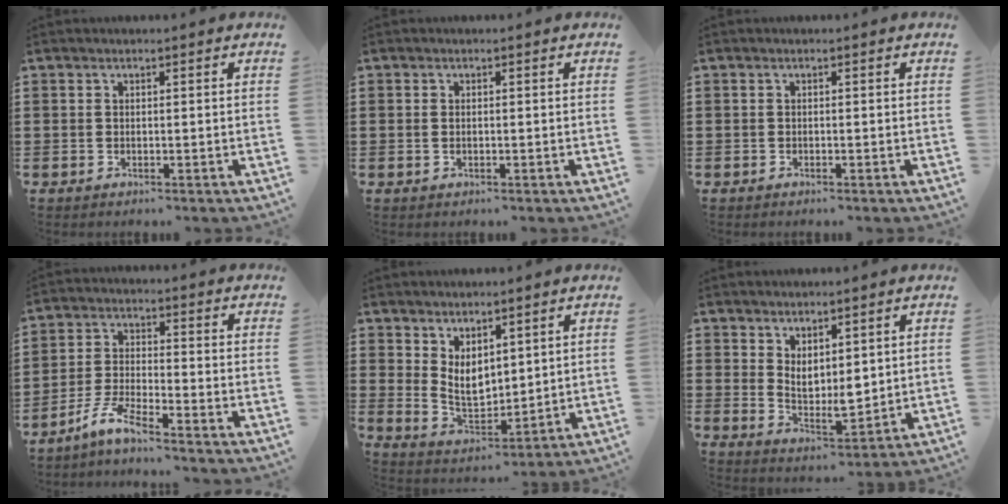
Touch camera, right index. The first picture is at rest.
{"total": 0.8, "force": [0.0, 0.4, 0.6], "torque": [-0.015, 0.002, -0.001]}
{"total": 0.0}
{"total": 5.4, "force": [-4.7, 0.1, 2.7], "torque": [-0.075, -0.010, -0.096]}
{"total": 5.2, "force": [2.7, 3.1, 3.2], "torque": [-0.065, -0.009, 0.050]}
{"total": 4.3, "force": [2.8, 2.2, 2.3], "torque": [-0.040, -0.019, 0.049]}